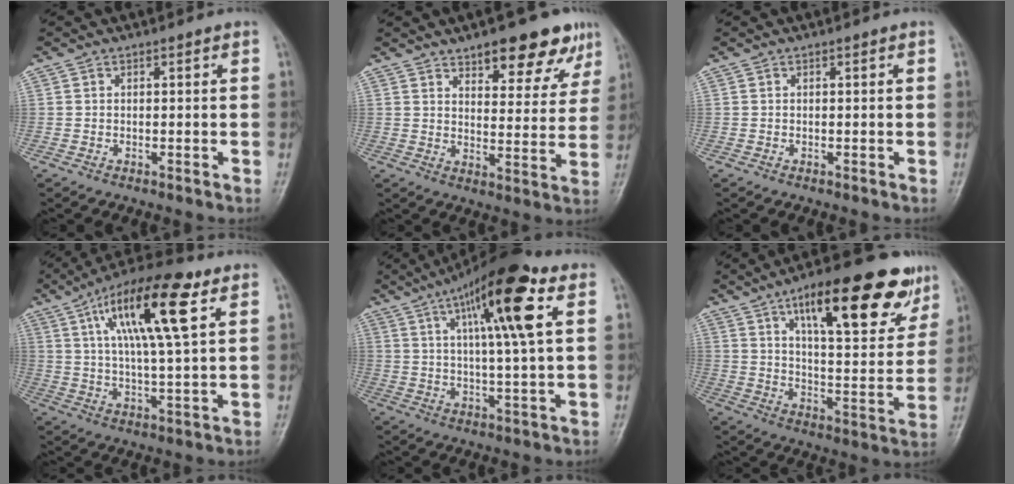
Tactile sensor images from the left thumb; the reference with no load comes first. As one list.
[{"total": 13.3, "force": [8.7, 5.2, 8.5], "torque": [-0.063, -0.045, 0.118]}, {"total": 0.0}, {"total": 17.1, "force": [7.0, 4.1, 15.1], "torque": [-0.261, -0.004, 0.114]}, {"total": 15.7, "force": [6.0, 2.6, 14.3], "torque": [-0.240, -0.001, 0.089]}, {"total": 22.5, "force": [12.8, 7.6, 17.0], "torque": [-0.206, -0.039, 0.193]}]